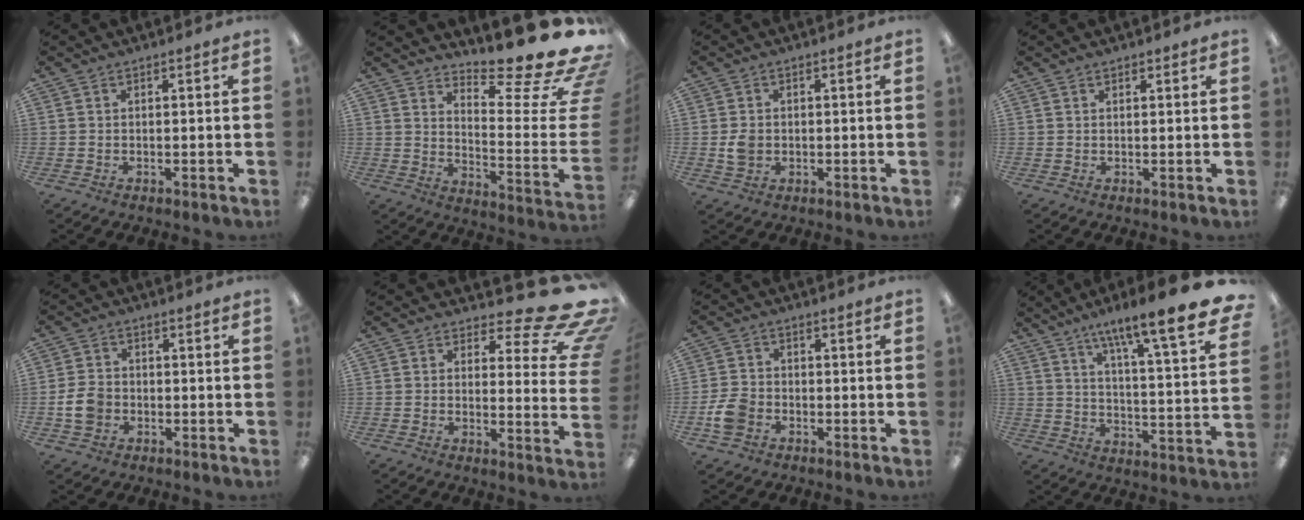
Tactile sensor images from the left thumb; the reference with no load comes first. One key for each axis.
{"total": 17.7, "fx": 14.3, "fy": 2.2, "fz": 10.2, "tx": -0.121, "ty": -0.135, "tz": 0.221}
{"total": 3.6, "fx": -0.2, "fy": 2.9, "fz": 2.0, "tx": -0.020, "ty": 0.001, "tz": -0.006}
{"total": 1.0, "fx": 0.9, "fy": 0.5, "fz": 0.2, "tx": 0.004, "ty": -0.003, "tz": 0.015}
{"total": 6.3, "fx": -1.3, "fy": 5.0, "fz": 3.5, "tx": -0.065, "ty": 0.009, "tz": -0.024}
{"total": 12.3, "fx": 7.8, "fy": 4.2, "fz": 8.5, "tx": -0.106, "ty": -0.065, "tz": 0.133}
{"total": 6.4, "fx": -2.3, "fy": 4.9, "fz": 3.4, "tx": -0.073, "ty": 0.015, "tz": -0.042}
{"total": 15.3, "fx": 11.2, "fy": 1.5, "fz": 10.3, "tx": -0.159, "ty": -0.085, "tz": 0.172}